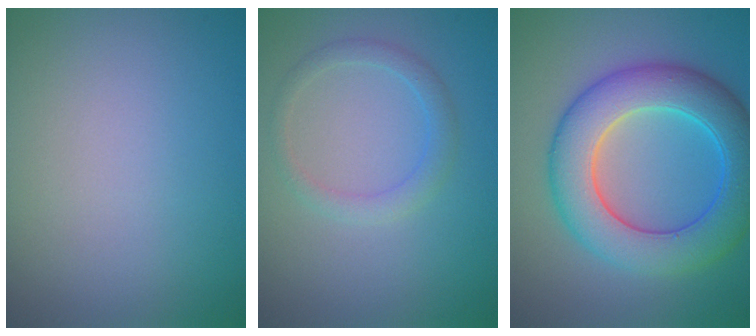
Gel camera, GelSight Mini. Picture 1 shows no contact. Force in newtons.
{"total": 1.8, "press": 1.8, "slide": 0.1}
{"total": 8.3, "press": 8.3, "slide": 0.3}